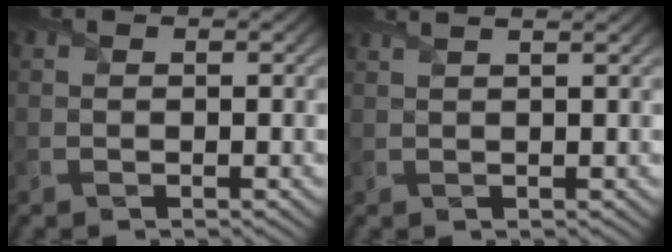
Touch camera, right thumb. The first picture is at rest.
{"total": 3.1, "force": [2.2, 1.0, 2.0], "torque": [-0.021, 0.018, 0.002]}